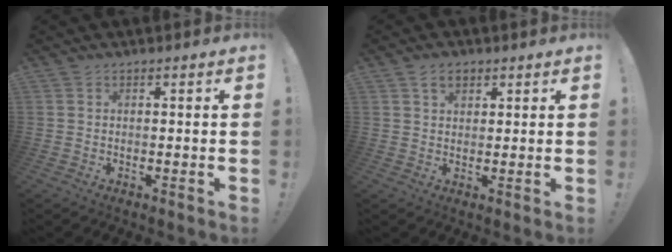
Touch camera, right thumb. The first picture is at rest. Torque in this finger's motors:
{"motor_torque": [0.29, 0.89, 0.21, 0.15, 0.00]}